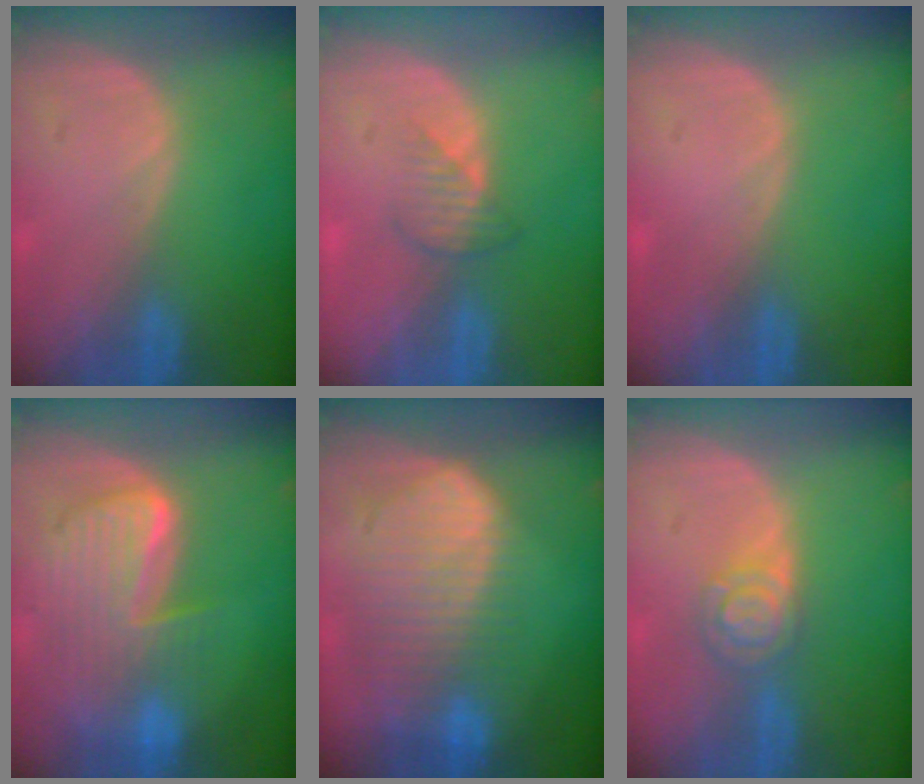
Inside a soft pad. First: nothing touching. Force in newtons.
{"total": 2.5, "press": 2.5, "slide": 0.3}
{"total": 0.0}
{"total": 9.9, "press": 8.6, "slide": 4.9}
{"total": 10.6, "press": 9.1, "slide": 5.3}
{"total": 4.4, "press": 4.4, "slide": 0.0}